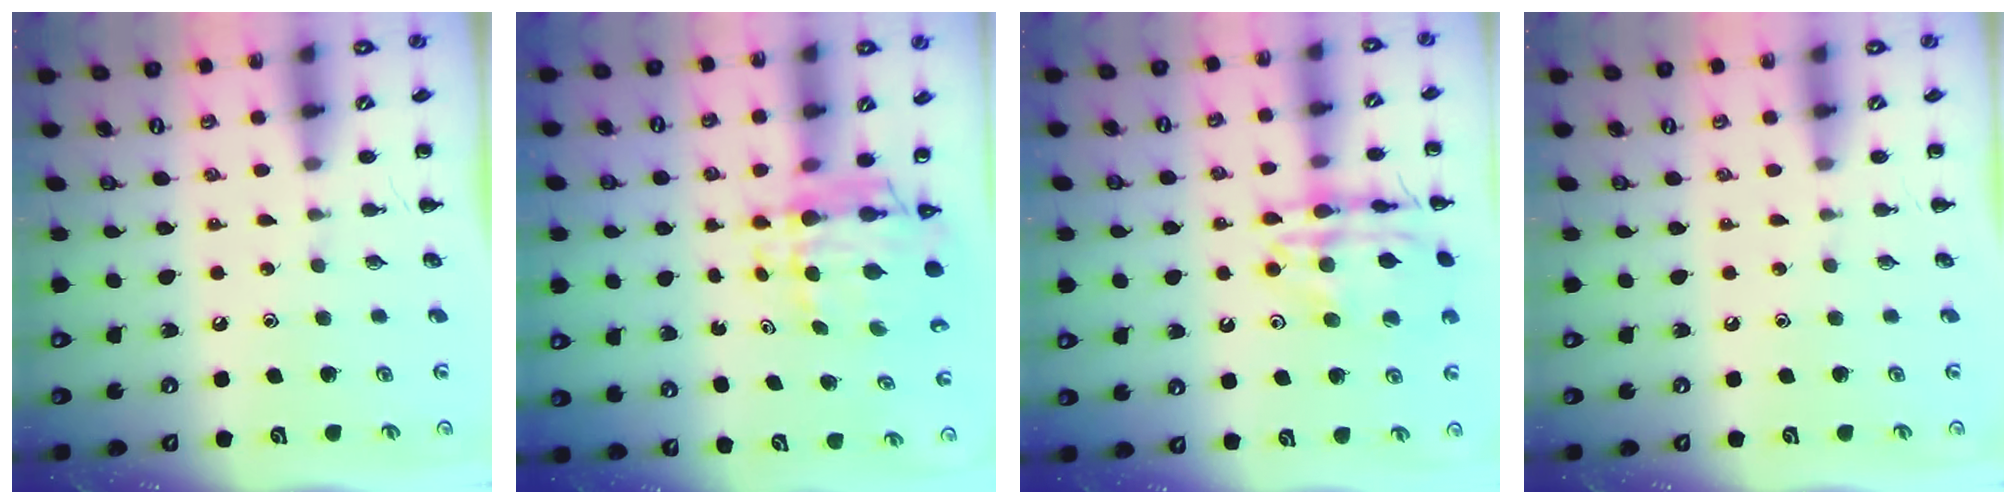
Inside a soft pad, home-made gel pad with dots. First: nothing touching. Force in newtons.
{"total": 7.5, "press": 7.0, "slide": 2.7}
{"total": 16.8, "press": 16.7, "slide": 1.8}
{"total": 0.0}